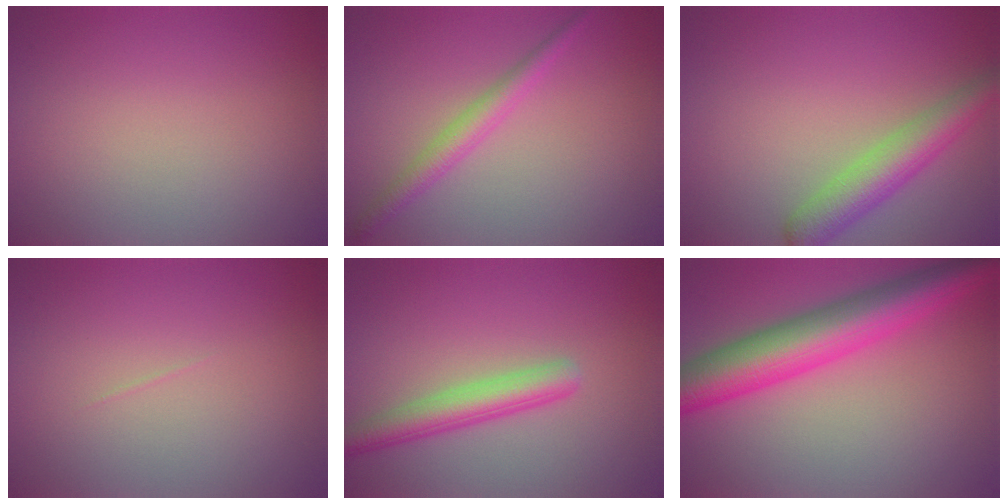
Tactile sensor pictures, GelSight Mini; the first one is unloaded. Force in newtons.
{"total": 2.4, "press": 2.4, "slide": 0.0}
{"total": 4.3, "press": 4.3, "slide": 0.1}
{"total": 0.0}
{"total": 3.6, "press": 3.6, "slide": 0.1}
{"total": 8.5, "press": 8.5, "slide": 0.1}